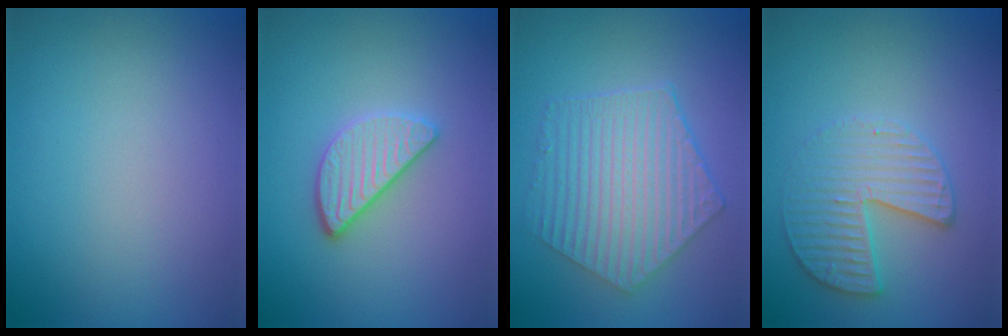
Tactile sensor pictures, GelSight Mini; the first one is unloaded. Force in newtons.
{"total": 3.1, "press": 2.8, "slide": 1.4}
{"total": 6.3, "press": 4.9, "slide": 4.0}
{"total": 3.3, "press": 3.3, "slide": 0.6}